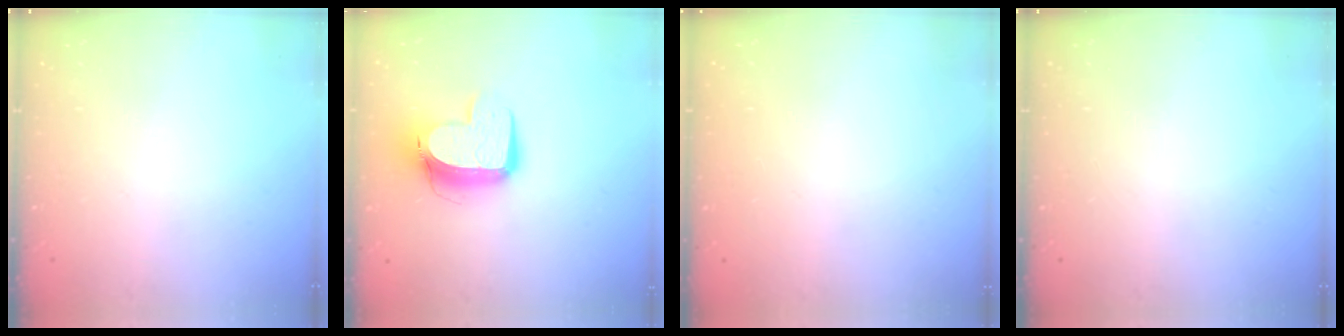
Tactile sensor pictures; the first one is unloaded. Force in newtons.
{"total": 12.3, "press": 12.3, "slide": 1.3}
{"total": 0.0}
{"total": 0.0}